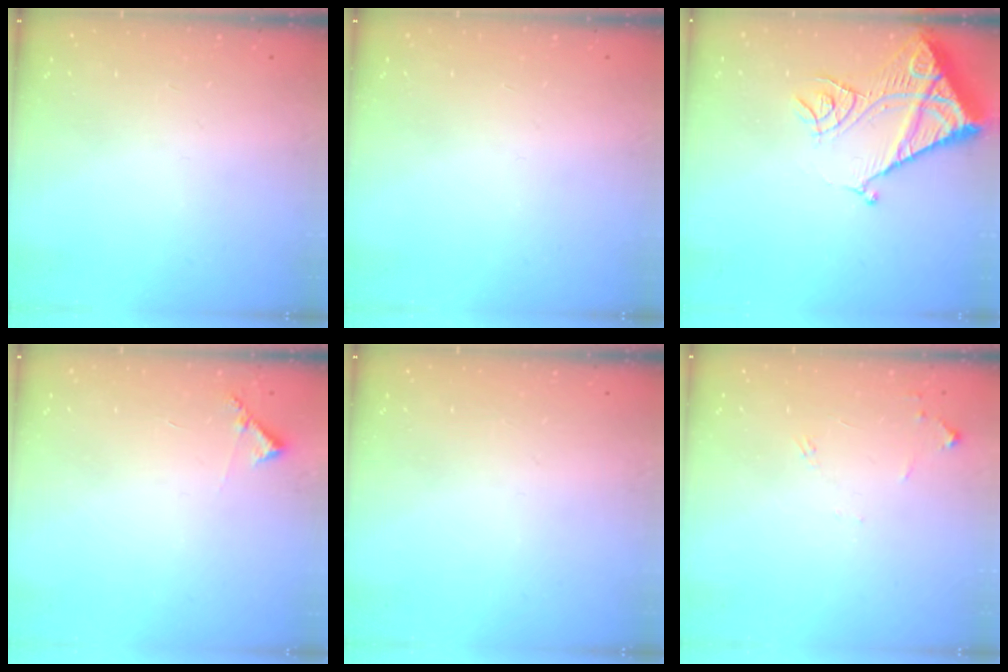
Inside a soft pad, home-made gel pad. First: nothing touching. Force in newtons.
{"total": 0.0}
{"total": 13.7, "press": 13.6, "slide": 1.6}
{"total": 6.4, "press": 6.4, "slide": 0.5}
{"total": 0.0}
{"total": 6.3, "press": 6.3, "slide": 0.8}